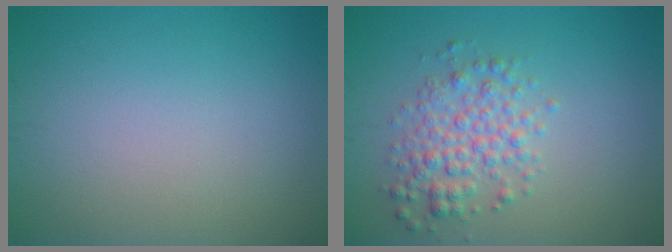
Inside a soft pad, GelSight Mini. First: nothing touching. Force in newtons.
{"total": 3.5, "press": 3.5, "slide": 0.1}